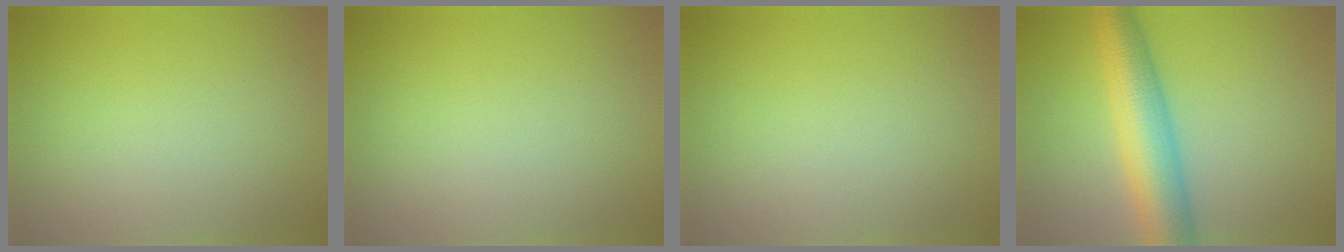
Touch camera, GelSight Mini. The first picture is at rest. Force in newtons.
{"total": 0.0}
{"total": 0.0}
{"total": 7.2, "press": 7.2, "slide": 0.1}